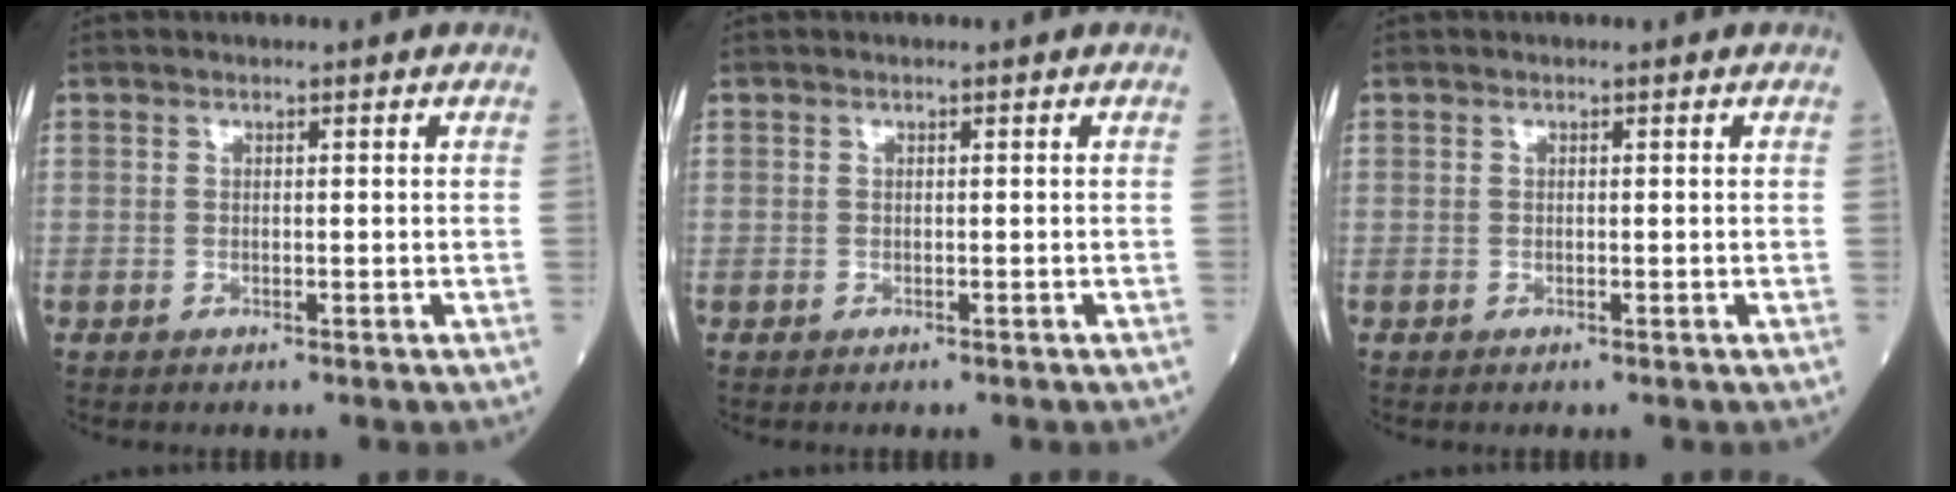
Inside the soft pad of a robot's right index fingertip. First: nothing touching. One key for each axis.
{"total": 0.5, "fx": -0.5, "fy": 0.1, "fz": 0.1, "tx": 0.000, "ty": 0.000, "tz": -0.009}
{"total": 0.0}